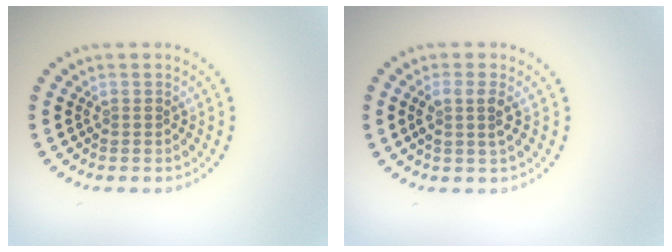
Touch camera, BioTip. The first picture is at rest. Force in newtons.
{"total": 2.1, "press": 1.8, "slide": 1.1}